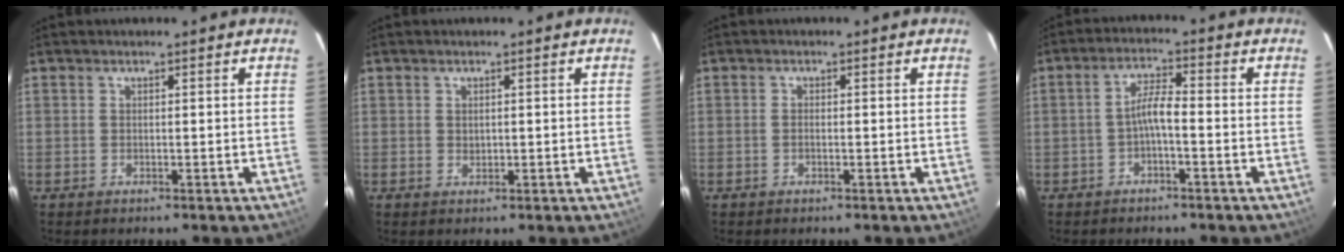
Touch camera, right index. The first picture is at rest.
{"total": 1.0, "force": [0.2, 0.9, 0.4], "torque": [-0.005, 0.003, 0.005]}
{"total": 0.9, "force": [-0.2, 0.5, 0.7], "torque": [-0.015, 0.003, -0.006]}
{"total": 3.7, "force": [-1.5, 0.6, 3.3], "torque": [-0.068, 0.011, -0.029]}